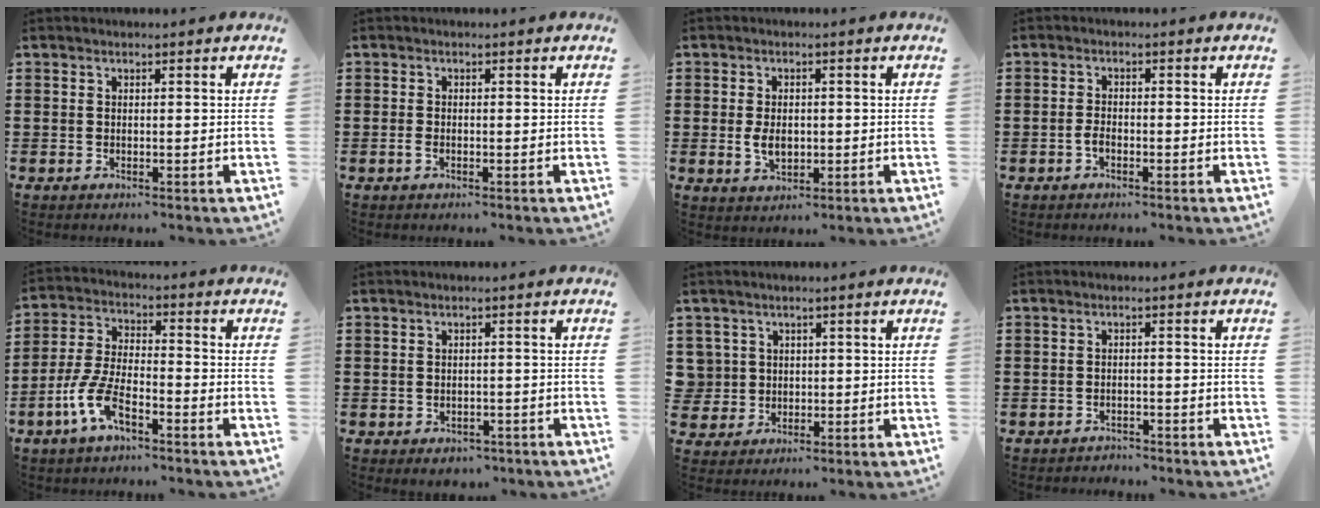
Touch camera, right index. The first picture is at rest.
{"total": 1.0, "force": [-0.5, 0.4, 0.8], "torque": [-0.024, -0.007, -0.011]}
{"total": 3.6, "force": [-0.3, 2.3, 2.8], "torque": [-0.062, 0.001, -0.008]}
{"total": 1.7, "force": [-0.9, 0.9, 1.2], "torque": [-0.033, -0.002, -0.020]}
{"total": 7.4, "force": [-4.7, 2.4, 5.3], "torque": [-0.136, -0.007, -0.095]}
{"total": 1.5, "force": [-1.3, 0.7, 0.0], "torque": [-0.006, 0.002, -0.030]}
{"total": 3.2, "force": [0.6, 3.2, 0.2], "torque": [-0.031, 0.006, 0.007]}
{"total": 1.4, "force": [-1.4, 0.2, -0.3], "torque": [-0.001, 0.003, -0.031]}